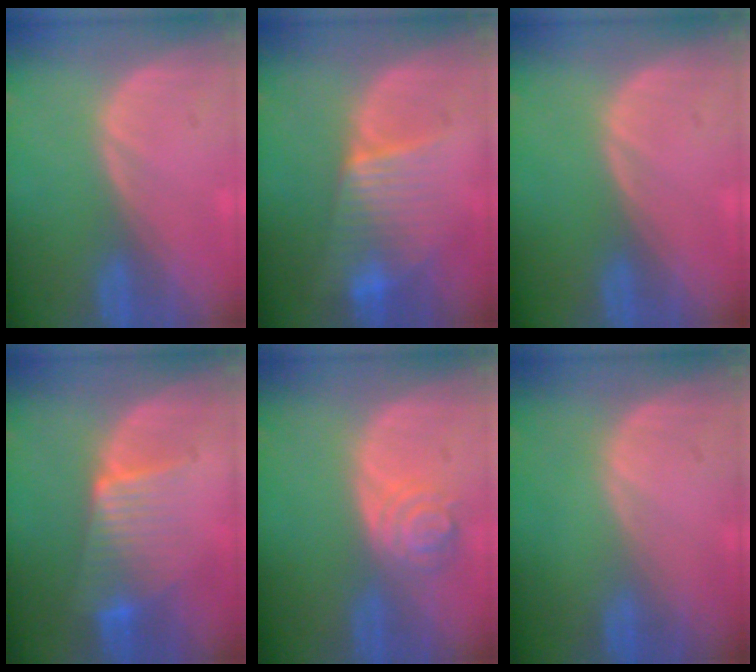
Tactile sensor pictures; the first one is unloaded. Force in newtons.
{"total": 6.9, "press": 6.7, "slide": 1.7}
{"total": 0.0}
{"total": 6.6, "press": 6.2, "slide": 2.4}
{"total": 4.1, "press": 4.1, "slide": 0.1}
{"total": 0.0}